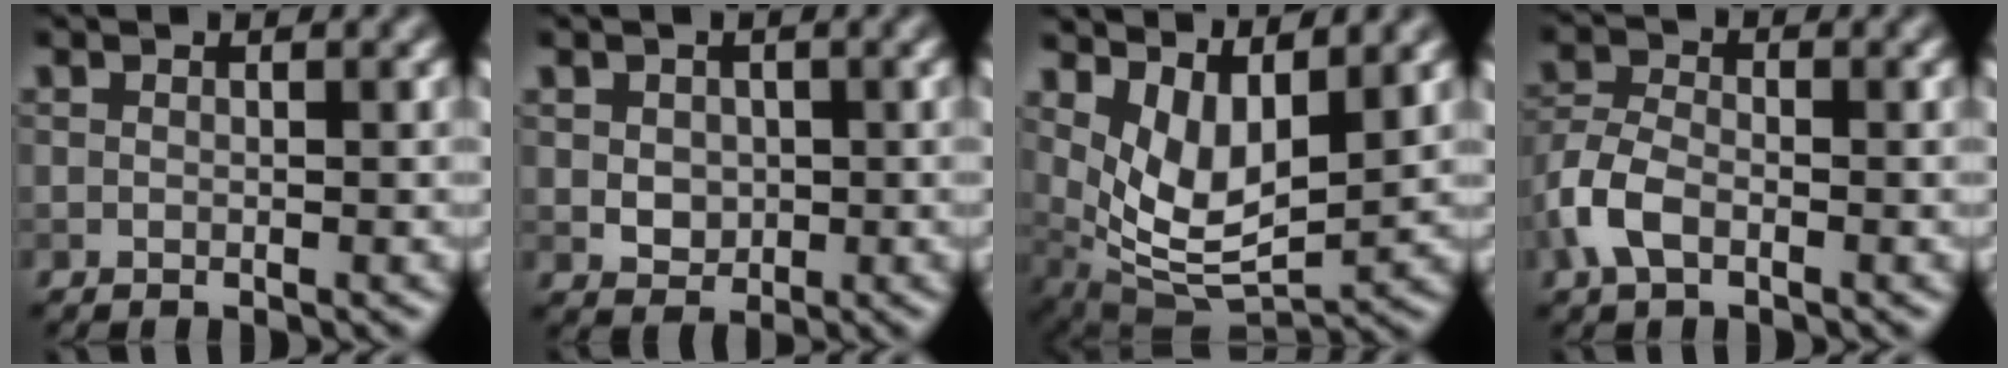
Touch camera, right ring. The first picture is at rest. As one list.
[{"total": 2.2, "force": [0.2, 1.9, 1.2], "torque": [-0.023, 0.000, 0.007]}, {"total": 6.3, "force": [2.6, 2.9, 4.9], "torque": [-0.102, -0.019, 0.055]}, {"total": 3.7, "force": [-1.7, 2.0, 2.6], "torque": [-0.061, 0.004, -0.044]}]